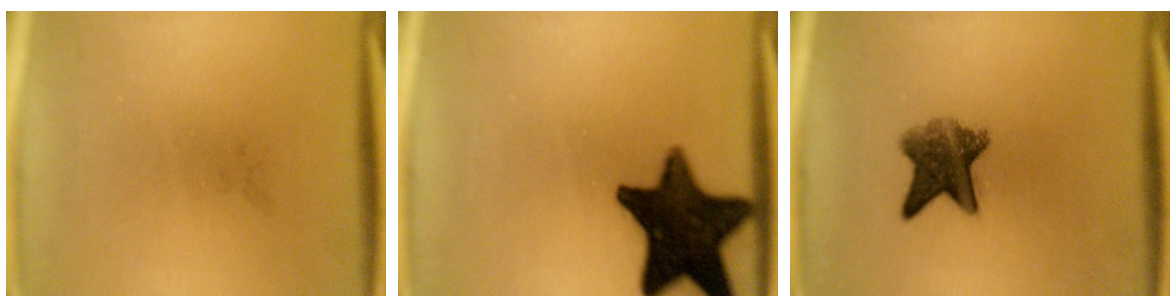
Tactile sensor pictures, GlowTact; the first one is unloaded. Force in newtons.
{"total": 16.3}
{"total": 7.0}